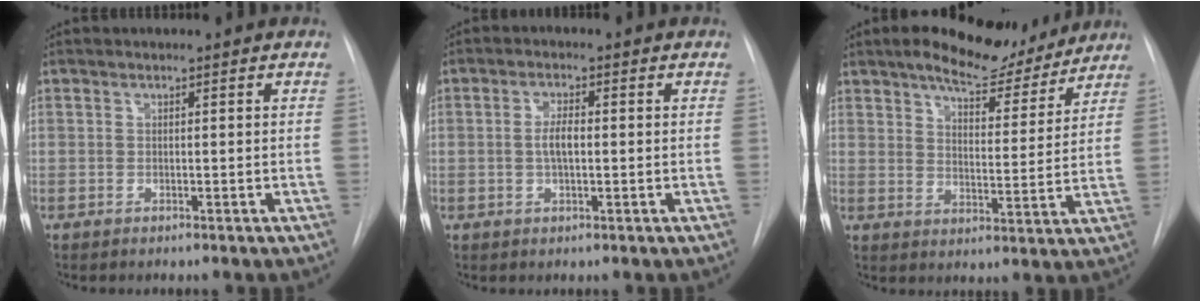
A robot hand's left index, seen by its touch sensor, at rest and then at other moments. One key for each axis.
{"total": 3.1, "fx": -0.6, "fy": 1.0, "fz": 2.9, "tx": -0.056, "ty": -0.002, "tz": -0.010}
{"total": 11.4, "fx": 9.7, "fy": 3.8, "fz": 4.7, "tx": -0.055, "ty": -0.009, "tz": 0.133}